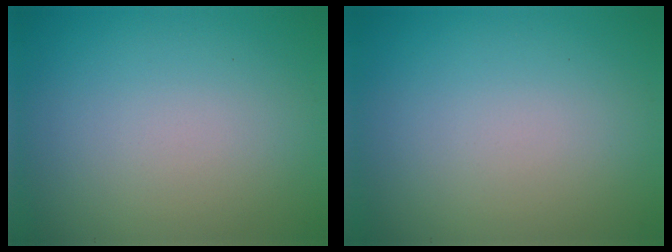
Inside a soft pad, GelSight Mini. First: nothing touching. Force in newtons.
{"total": 0.0}